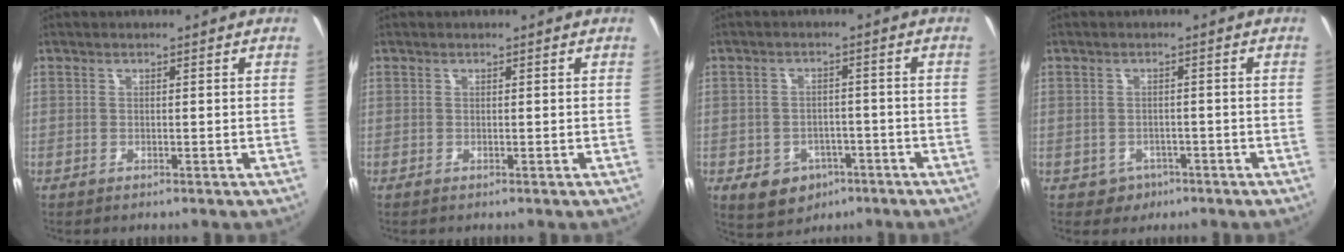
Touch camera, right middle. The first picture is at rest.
{"total": 0.0}
{"total": 8.8, "force": [-4.3, 6.9, 3.4], "torque": [-0.083, 0.004, -0.044]}
{"total": 3.7, "force": [-1.7, 3.2, 0.7], "torque": [-0.025, 0.001, -0.019]}